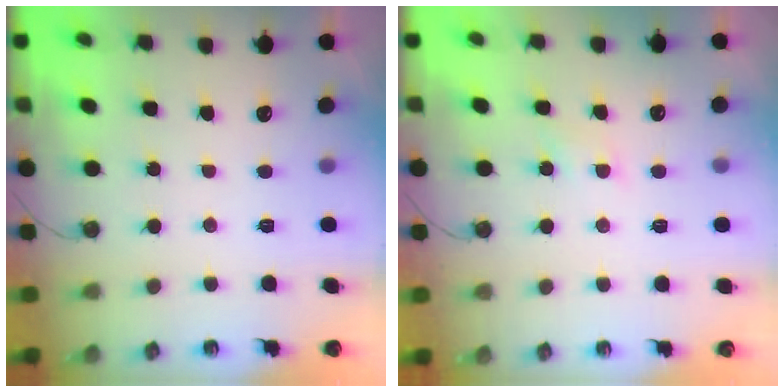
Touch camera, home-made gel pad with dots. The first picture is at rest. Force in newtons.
{"total": 4.4, "press": 4.3, "slide": 0.6}